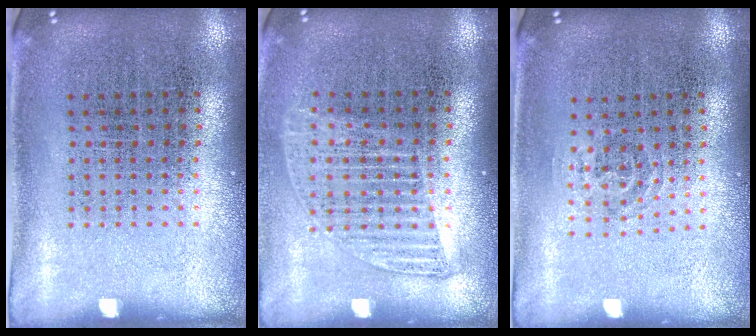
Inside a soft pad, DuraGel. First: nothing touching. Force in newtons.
{"total": 1.2, "press": 1.1, "slide": 0.6}
{"total": 0.9, "press": 0.6, "slide": 0.7}